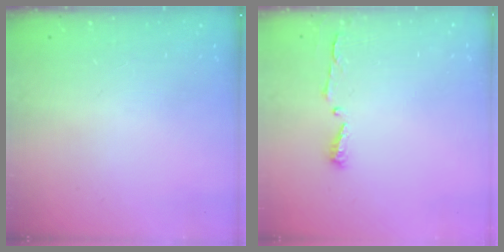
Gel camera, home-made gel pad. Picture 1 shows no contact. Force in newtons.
{"total": 3.7, "press": 3.7, "slide": 0.5}